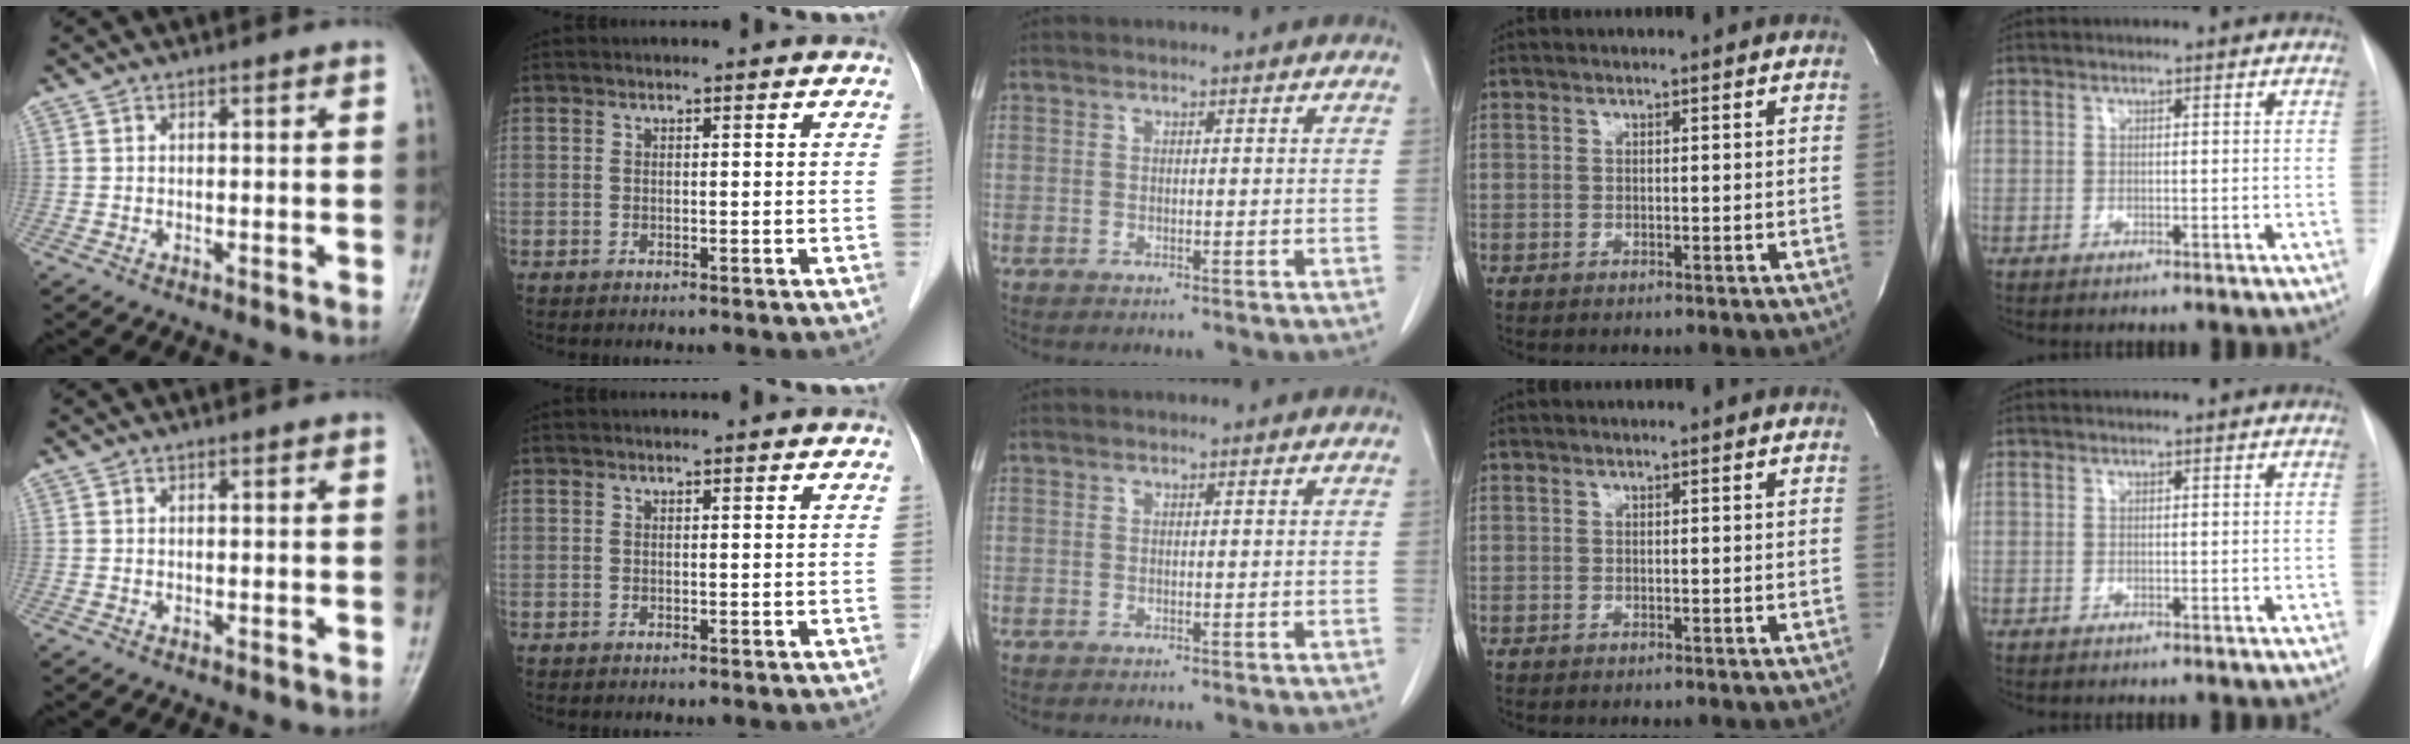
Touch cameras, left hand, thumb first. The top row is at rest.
{}